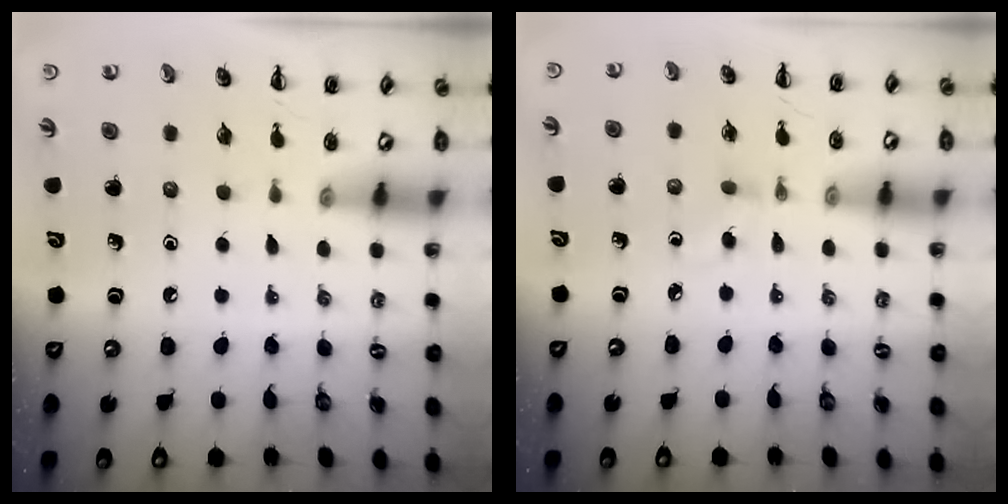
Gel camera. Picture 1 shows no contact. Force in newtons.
{"total": 2.0, "press": 1.7, "slide": 1.0}